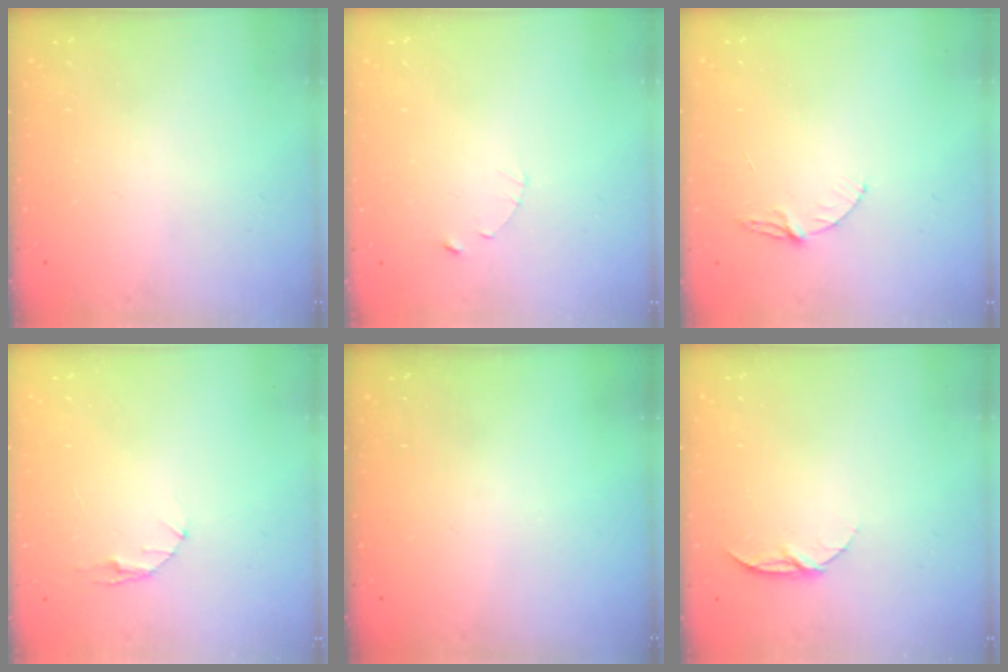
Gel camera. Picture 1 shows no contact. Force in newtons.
{"total": 1.2, "press": 1.1, "slide": 0.2}
{"total": 5.3, "press": 5.3, "slide": 0.5}
{"total": 2.9, "press": 2.9, "slide": 0.4}
{"total": 0.0}
{"total": 6.9, "press": 6.9, "slide": 0.8}